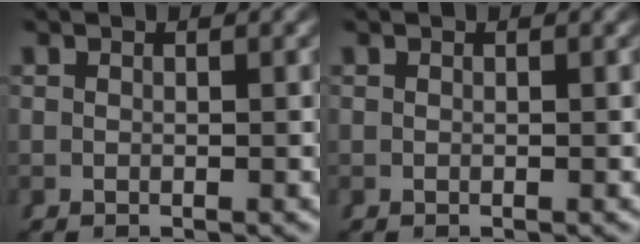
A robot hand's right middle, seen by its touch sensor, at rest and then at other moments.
{"total": 0.0}